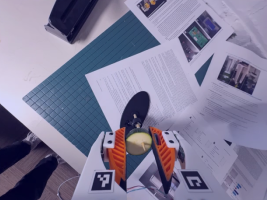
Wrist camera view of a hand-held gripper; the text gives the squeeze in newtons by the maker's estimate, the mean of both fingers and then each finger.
{"total": 9.5, "left": 10.1, "right": 8.9}